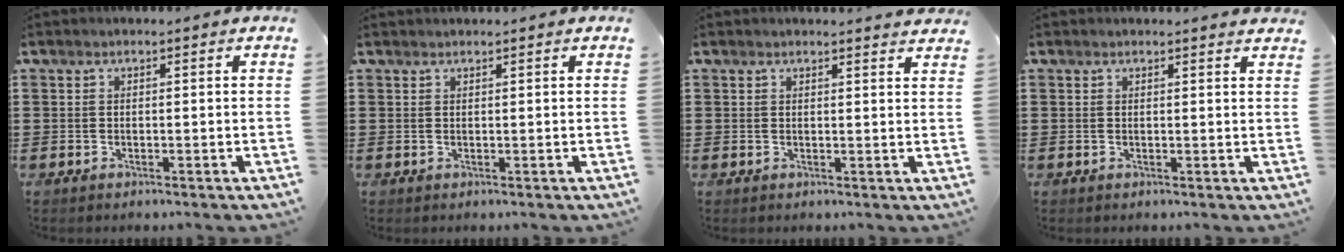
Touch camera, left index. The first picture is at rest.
{"total": 0.6, "force": [0.6, 0.0, 0.1], "torque": [-0.004, -0.002, 0.012]}
{"total": 1.6, "force": [1.6, 0.0, 0.3], "torque": [-0.001, -0.004, 0.029]}
{"total": 1.0, "force": [1.0, 0.0, 0.3], "torque": [0.000, -0.005, 0.018]}